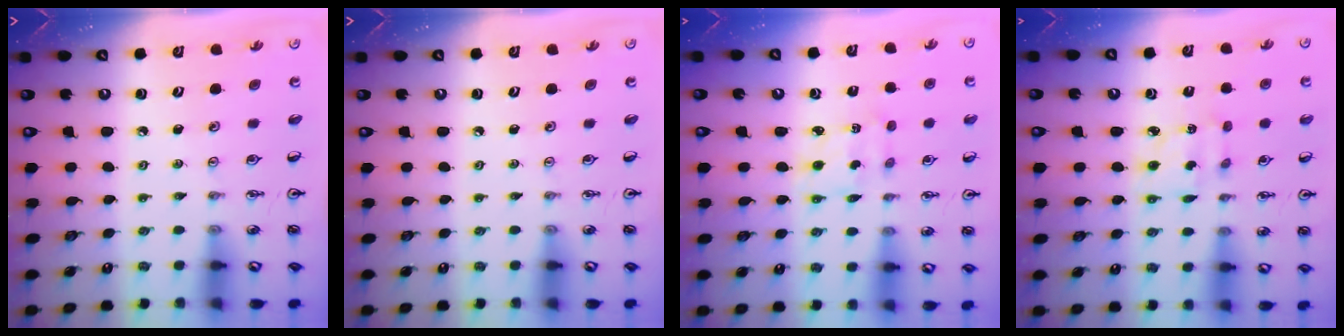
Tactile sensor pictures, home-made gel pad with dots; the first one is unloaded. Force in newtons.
{"total": 0.0}
{"total": 2.2, "press": 2.1, "slide": 0.7}
{"total": 3.1, "press": 3.1, "slide": 0.1}